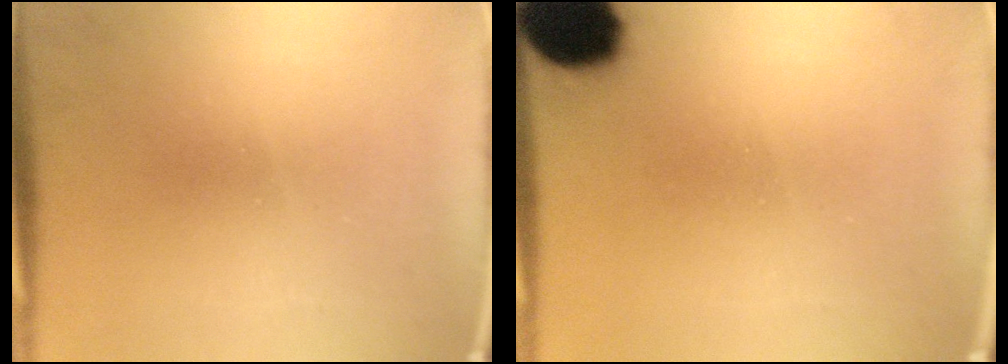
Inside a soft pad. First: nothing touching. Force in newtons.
{"total": 15.4}